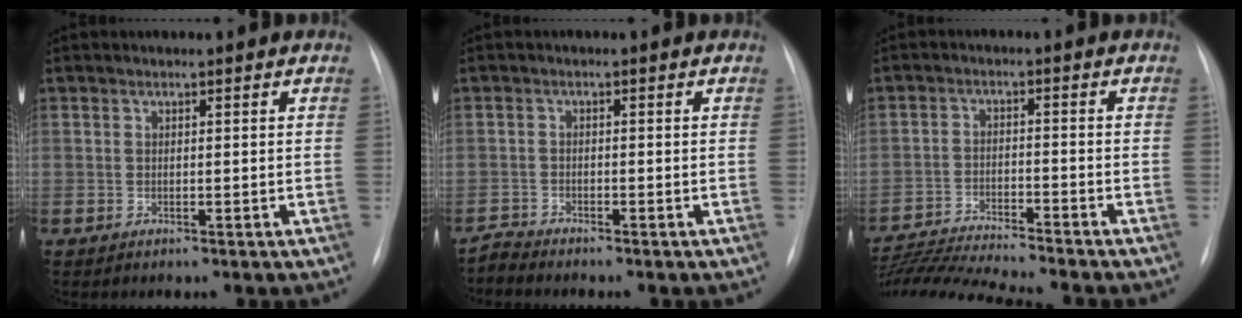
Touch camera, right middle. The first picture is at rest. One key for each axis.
{"total": 2.0, "fx": -1.8, "fy": -0.5, "fz": -0.6, "tx": 0.013, "ty": -0.014, "tz": -0.036}
{"total": 15.3, "fx": -14.1, "fy": -1.1, "fz": 5.9, "tx": -0.101, "ty": -0.020, "tz": -0.235}